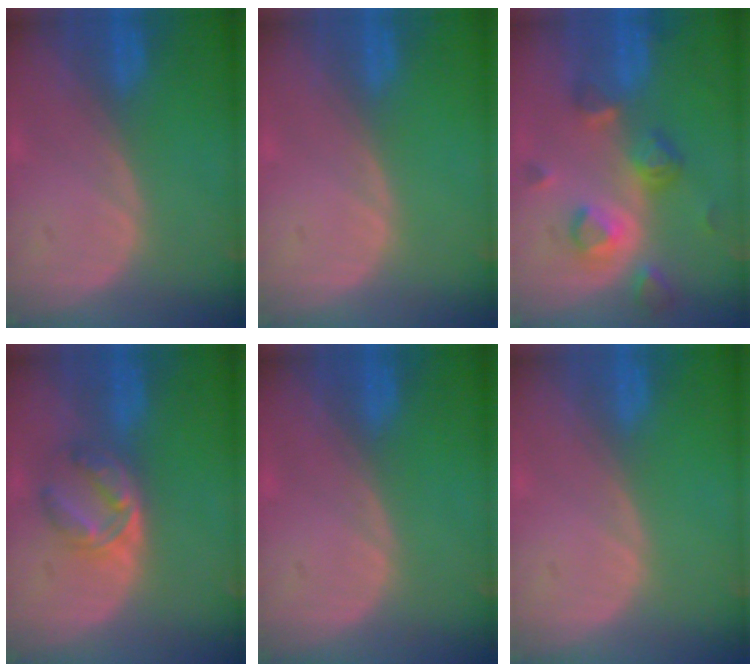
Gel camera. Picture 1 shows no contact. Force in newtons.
{"total": 0.0}
{"total": 8.0, "press": 7.1, "slide": 3.7}
{"total": 5.6, "press": 5.4, "slide": 1.4}
{"total": 0.0}
{"total": 0.0}